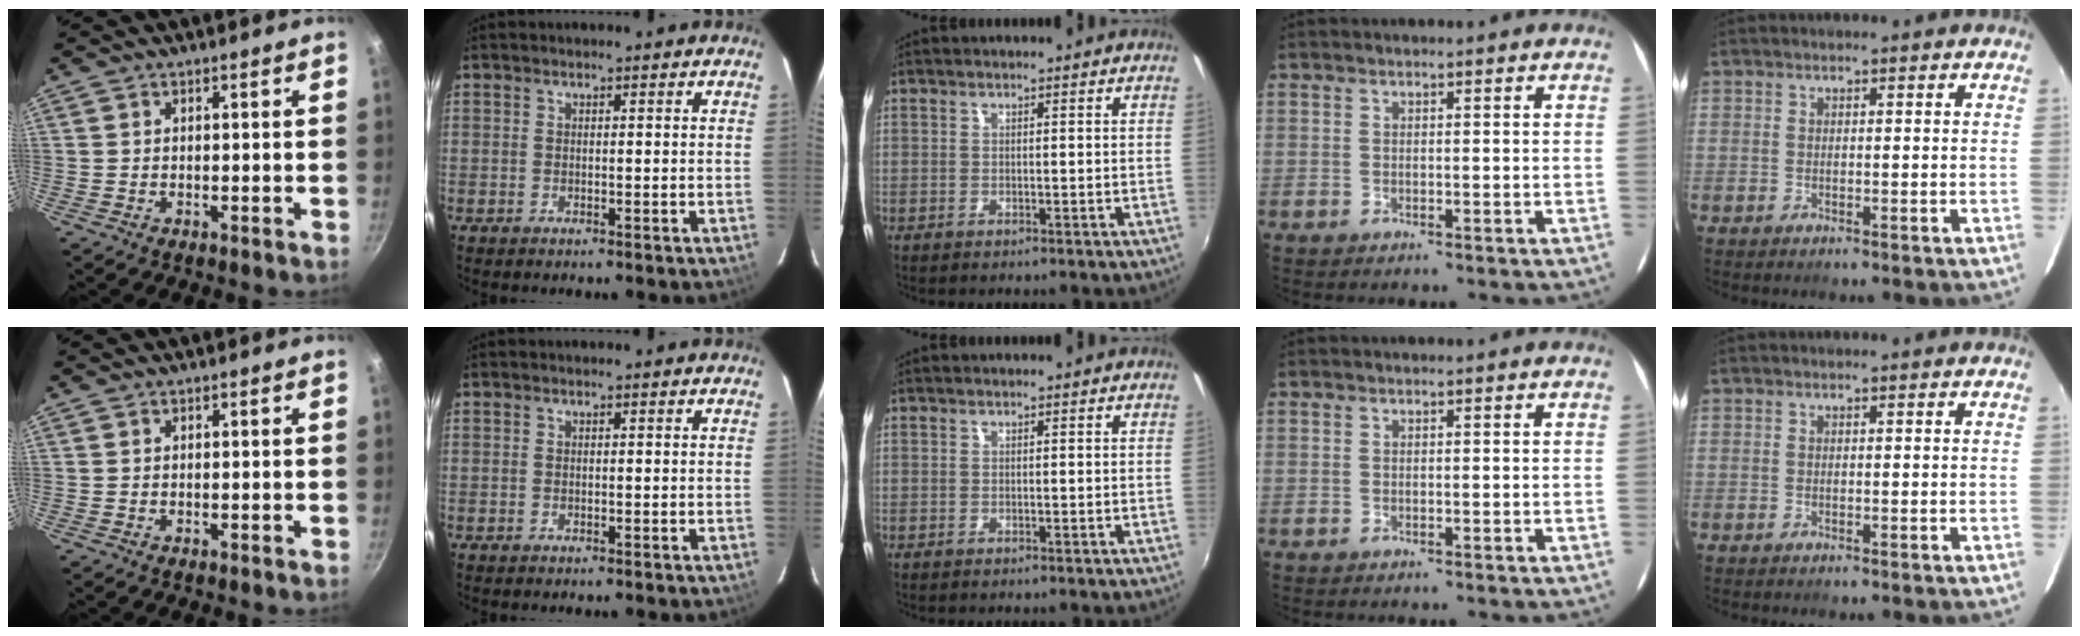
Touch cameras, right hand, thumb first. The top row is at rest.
{}